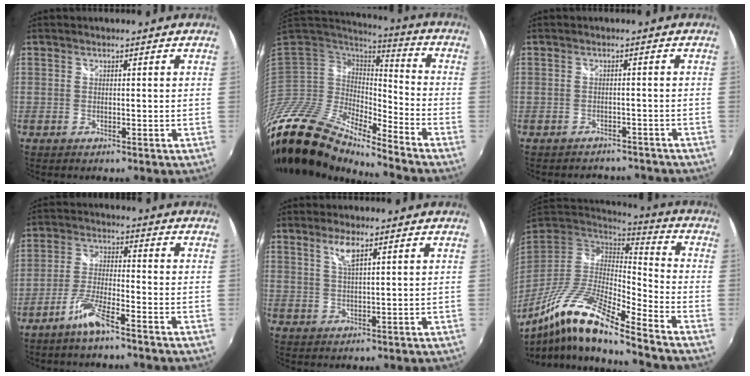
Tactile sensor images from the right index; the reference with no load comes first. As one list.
[{"total": 18.7, "force": [-15.4, 4.6, 9.5], "torque": [-0.196, -0.036, -0.297]}, {"total": 6.3, "force": [-5.6, 2.5, 1.4], "torque": [-0.032, -0.006, -0.072]}, {"total": 5.8, "force": [-4.1, 0.2, 4.1], "torque": [-0.095, -0.001, -0.082]}, {"total": 3.7, "force": [2.2, 0.7, 2.9], "torque": [-0.056, 0.000, 0.042]}, {"total": 16.8, "force": [-11.2, 2.3, 12.3], "torque": [-0.231, -0.029, -0.224]}]